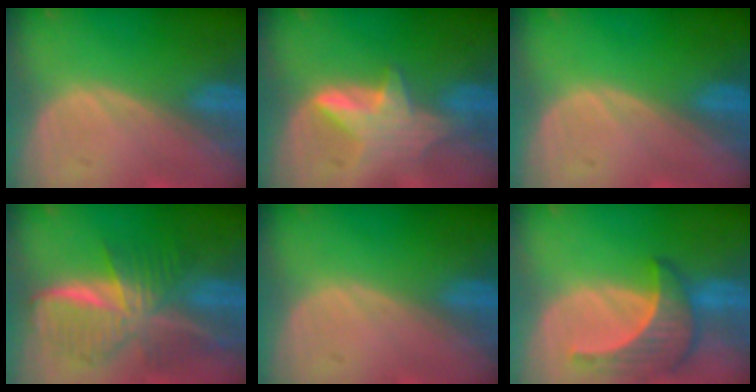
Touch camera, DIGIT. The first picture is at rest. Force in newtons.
{"total": 5.5, "press": 5.5, "slide": 0.2}
{"total": 0.0}
{"total": 9.5, "press": 9.5, "slide": 0.6}
{"total": 0.0}
{"total": 6.8, "press": 6.8, "slide": 0.7}